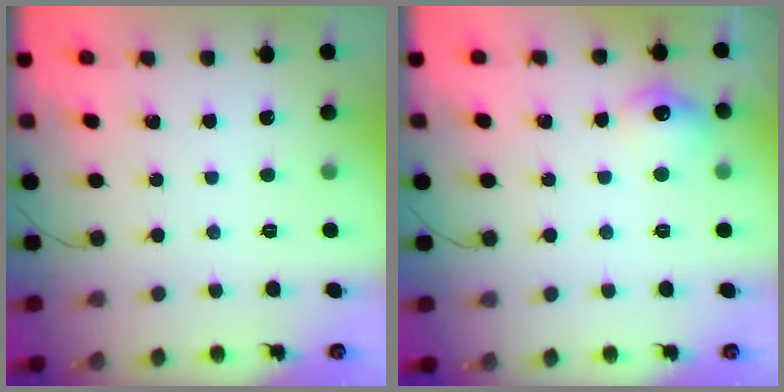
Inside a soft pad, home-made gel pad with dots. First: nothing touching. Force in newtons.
{"total": 8.8, "press": 8.7, "slide": 0.6}